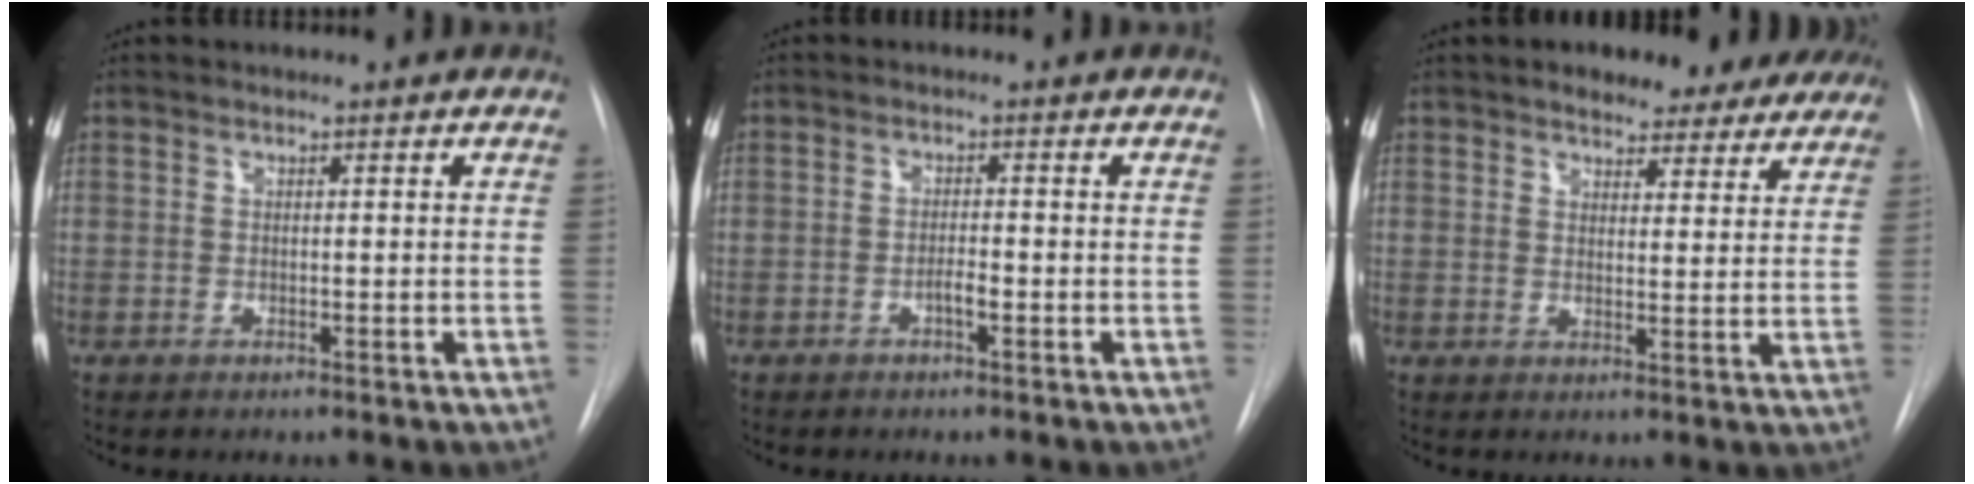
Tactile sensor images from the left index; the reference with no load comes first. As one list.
[{"total": 1.5, "force": [-0.8, 0.2, 1.3], "torque": [-0.022, 0.002, -0.015]}, {"total": 11.5, "force": [9.5, 5.1, 4.2], "torque": [-0.026, 0.010, 0.105]}]